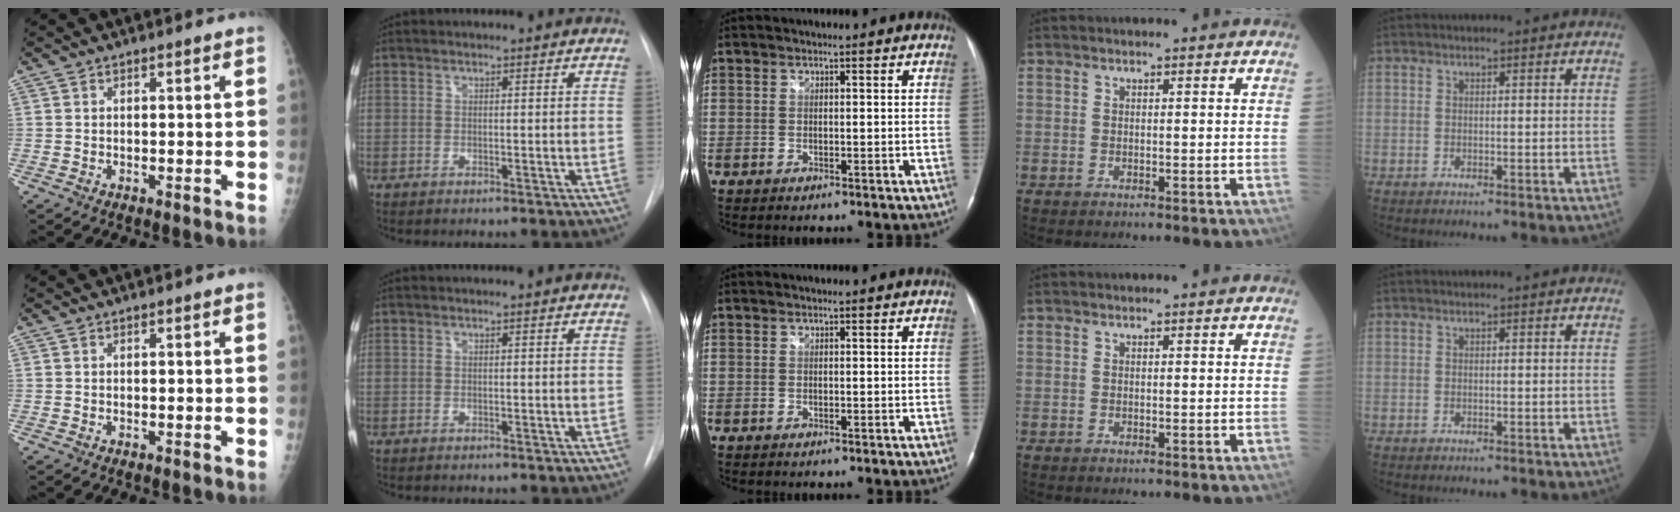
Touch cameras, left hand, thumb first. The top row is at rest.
{}